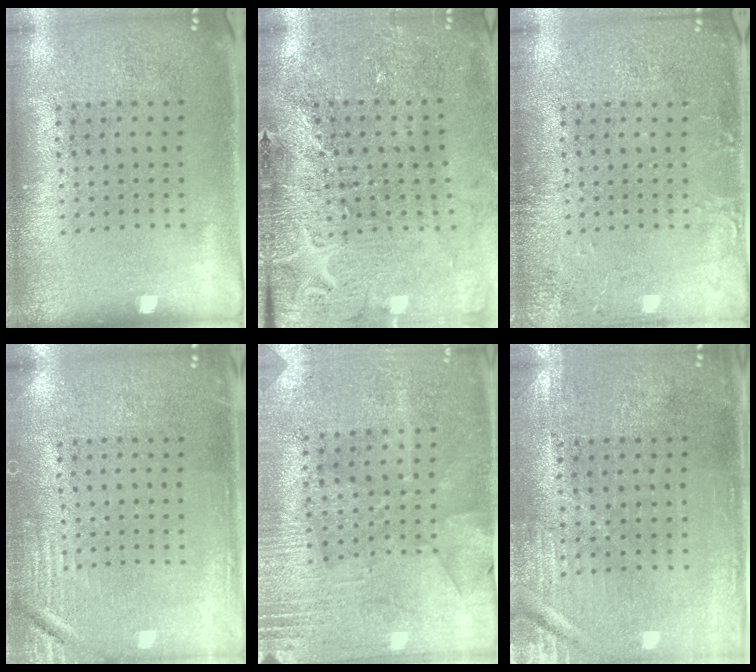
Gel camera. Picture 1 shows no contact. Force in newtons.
{"total": 3.4, "press": 3.3, "slide": 0.6}
{"total": 2.2, "press": 2.2, "slide": 0.3}
{"total": 2.9, "press": 2.9, "slide": 0.3}
{"total": 2.9, "press": 2.8, "slide": 0.8}
{"total": 0.6, "press": 0.5, "slide": 0.3}